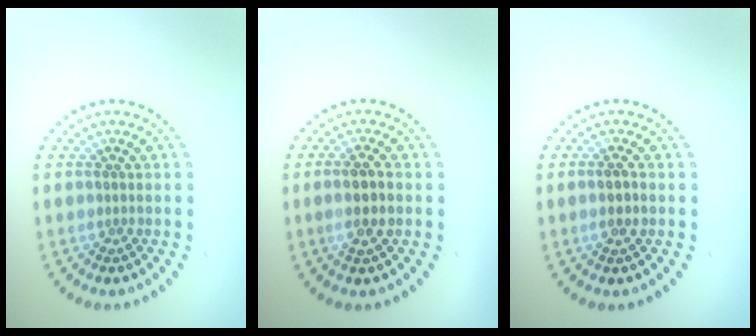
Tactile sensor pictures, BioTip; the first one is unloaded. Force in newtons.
{"total": 2.0, "press": 1.9, "slide": 0.6}
{"total": 1.1, "press": 1.0, "slide": 0.4}